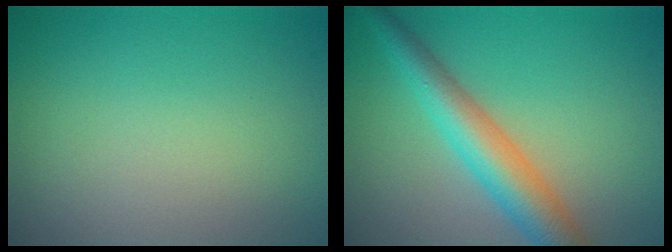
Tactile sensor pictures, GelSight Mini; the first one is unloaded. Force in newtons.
{"total": 5.0, "press": 5.0, "slide": 0.1}